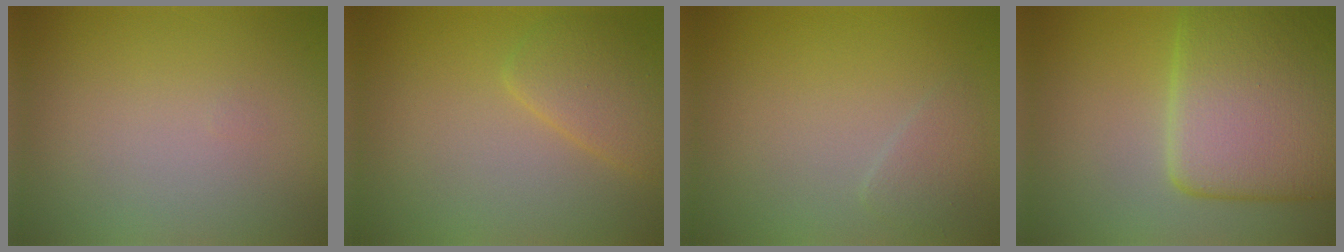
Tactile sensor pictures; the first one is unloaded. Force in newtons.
{"total": 2.8, "press": 2.8, "slide": 0.2}
{"total": 1.3, "press": 1.3, "slide": 0.1}
{"total": 10.8, "press": 10.8, "slide": 0.7}